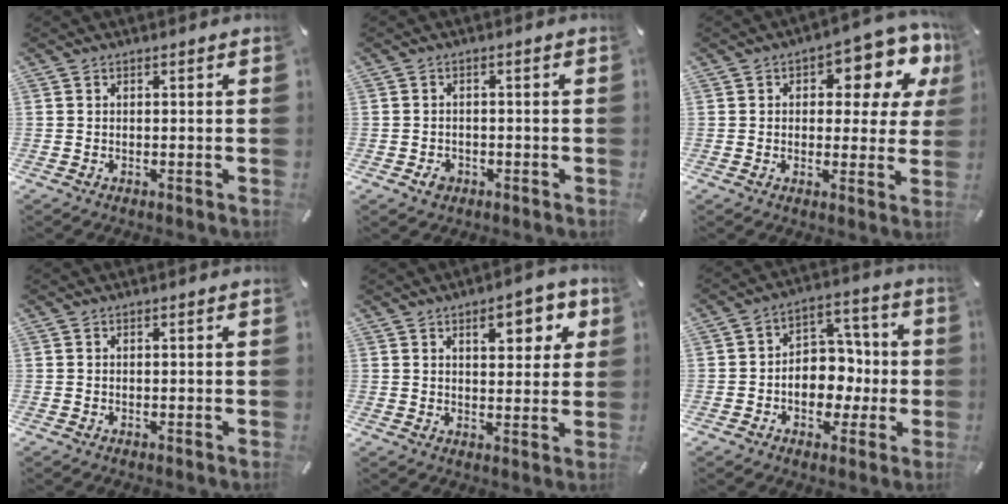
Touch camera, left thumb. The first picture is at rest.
{"total": 2.4, "force": [-1.1, 2.0, 0.9], "torque": [-0.016, 0.007, -0.022]}
{"total": 12.0, "force": [5.3, 6.3, 8.7], "torque": [-0.103, -0.039, 0.086]}
{"total": 0.0}
{"total": 9.0, "force": [4.3, 4.6, 6.5], "torque": [-0.073, -0.015, 0.063]}
{"total": 9.4, "force": [-1.9, 8.4, 3.7], "torque": [-0.041, 0.021, -0.030]}